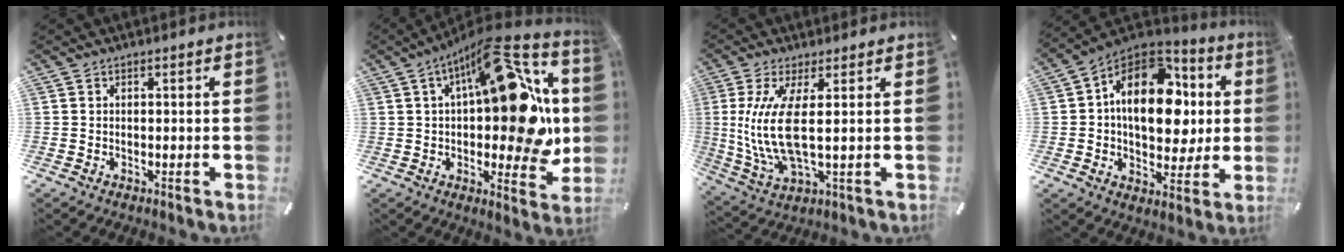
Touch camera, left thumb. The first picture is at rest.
{"total": 22.8, "force": [6.0, 10.7, 19.2], "torque": [-0.242, -0.051, 0.099]}
{"total": 12.6, "force": [1.7, 3.5, 12.0], "torque": [-0.271, -0.024, 0.024]}
{"total": 19.4, "force": [3.1, 13.2, 13.8], "torque": [-0.217, -0.012, 0.052]}